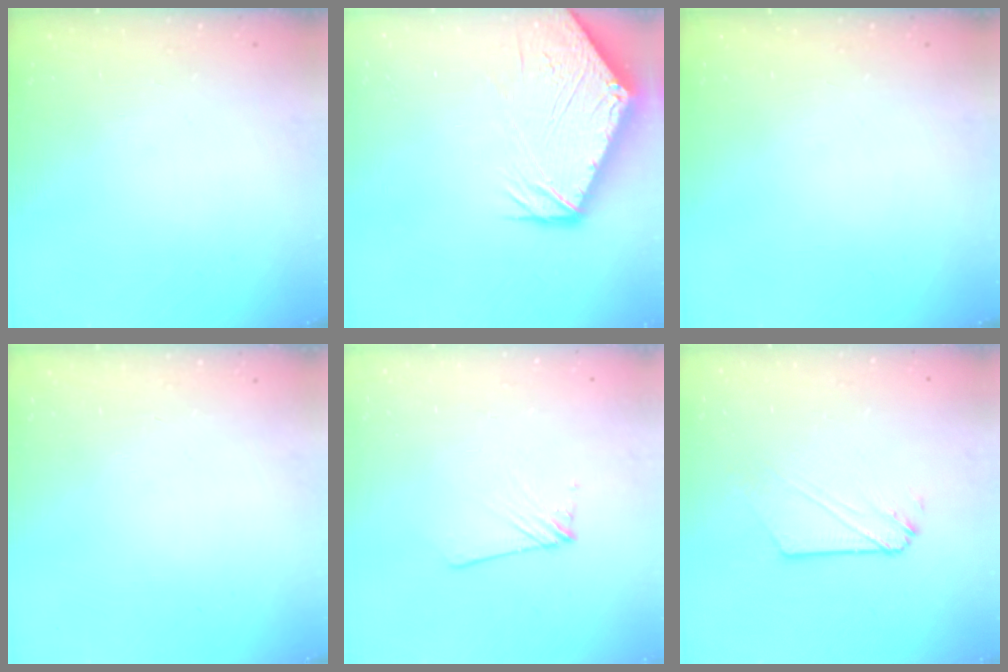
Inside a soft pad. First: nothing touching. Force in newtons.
{"total": 17.6, "press": 17.4, "slide": 2.3}
{"total": 0.0}
{"total": 0.0}
{"total": 4.3, "press": 4.2, "slide": 0.6}
{"total": 4.4, "press": 4.4, "slide": 0.5}